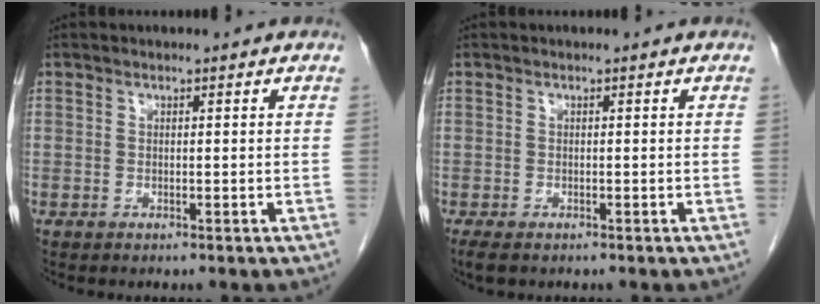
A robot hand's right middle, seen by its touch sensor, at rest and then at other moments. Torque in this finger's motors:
{"motor_torque": [0.42, -0.19, 0.04, 0.00]}